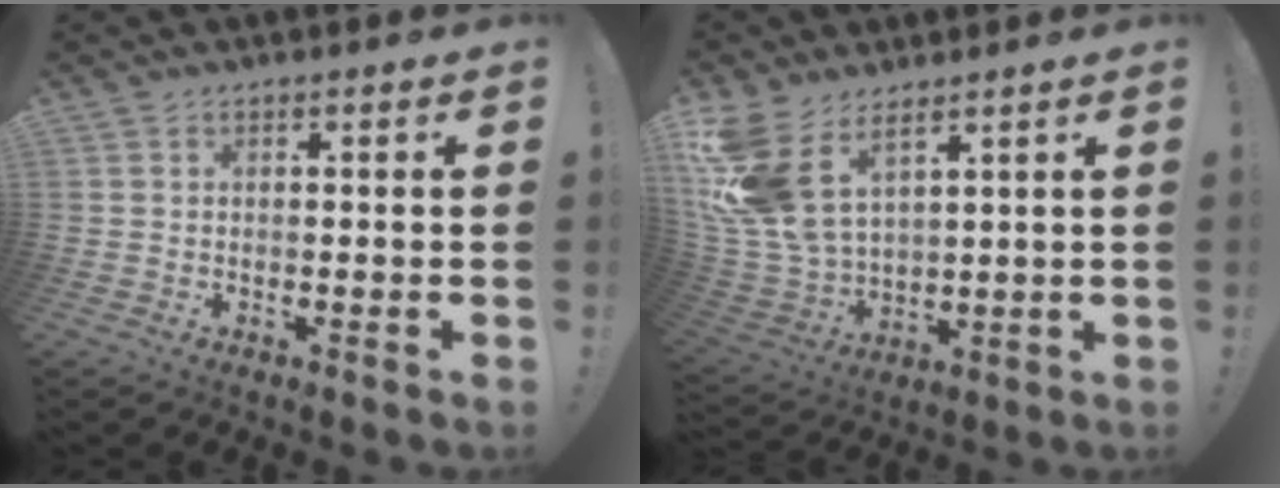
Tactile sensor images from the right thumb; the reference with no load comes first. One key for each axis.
{"total": 14.5, "fx": 8.0, "fy": 8.0, "fz": 9.1, "tx": -0.205, "ty": -0.049, "tz": 0.151}